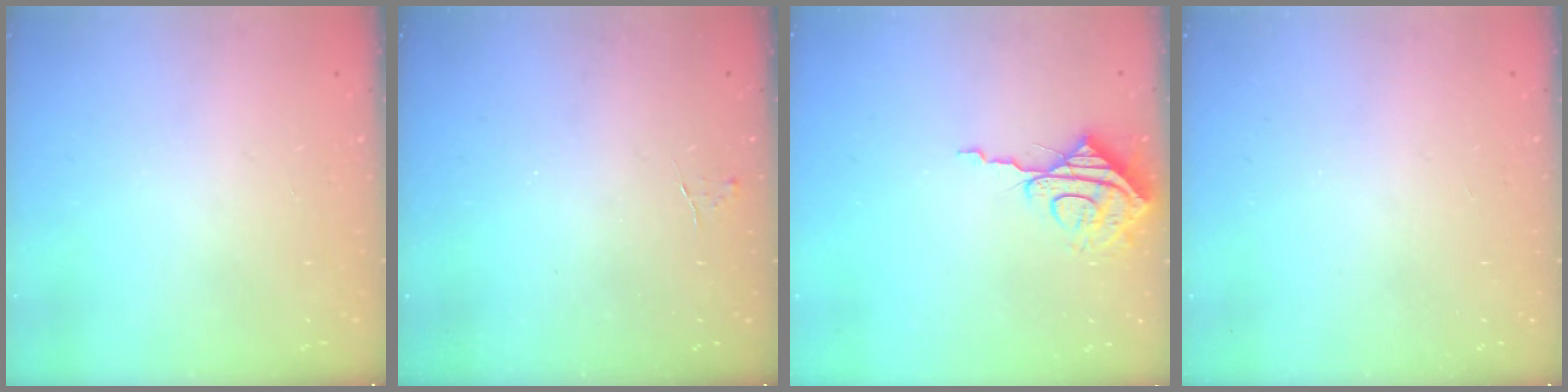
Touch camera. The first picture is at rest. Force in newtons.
{"total": 3.3, "press": 3.3, "slide": 0.4}
{"total": 9.7, "press": 9.7, "slide": 1.0}
{"total": 0.0}